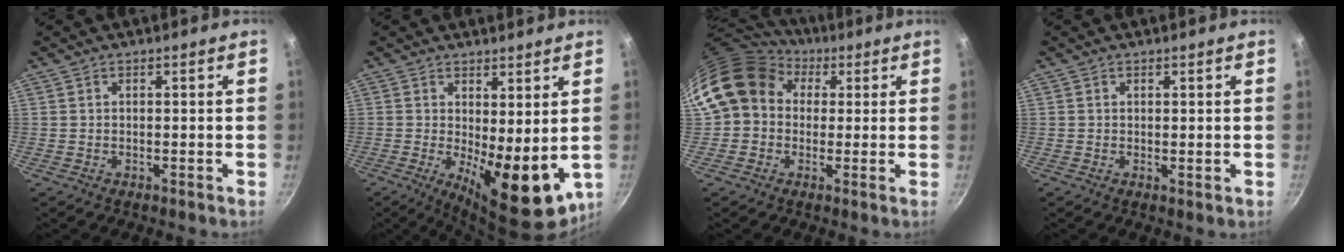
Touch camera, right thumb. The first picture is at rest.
{"total": 12.3, "force": [-0.2, 4.8, 11.3], "torque": [-0.139, -0.021, 0.010]}
{"total": 13.4, "force": [3.5, 11.2, 6.3], "torque": [-0.096, 0.023, 0.047]}
{"total": 0.6, "force": [0.3, 0.2, 0.5], "torque": [-0.008, -0.006, 0.003]}